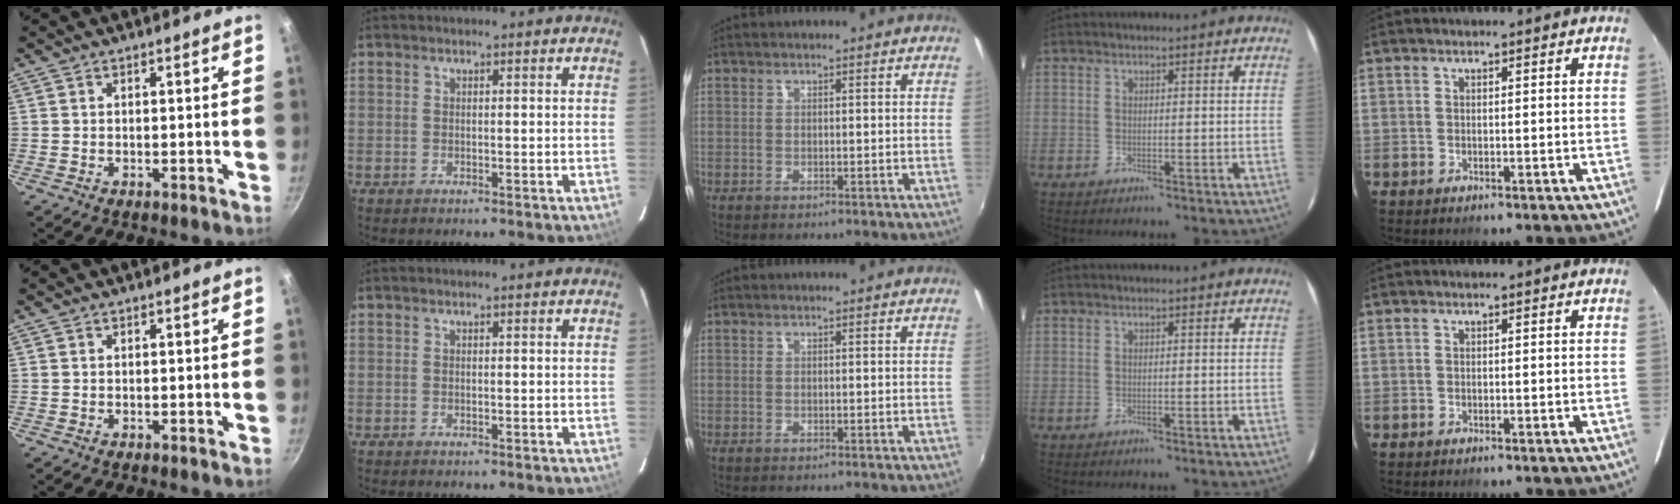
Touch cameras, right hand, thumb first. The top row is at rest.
{}